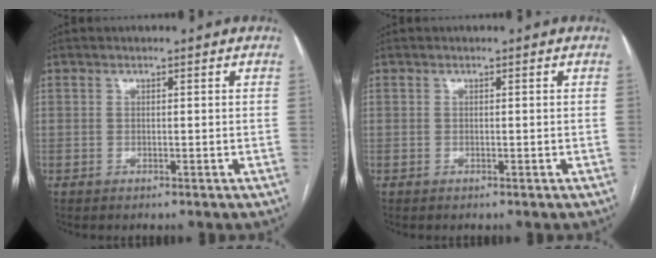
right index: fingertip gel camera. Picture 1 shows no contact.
{"total": 0.0}